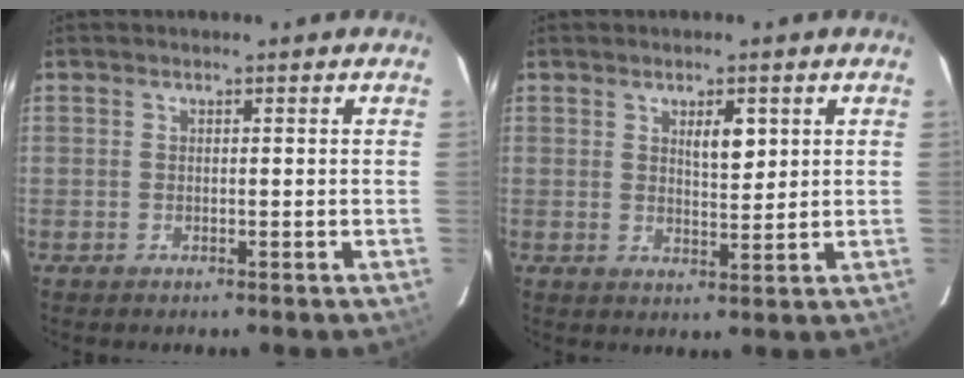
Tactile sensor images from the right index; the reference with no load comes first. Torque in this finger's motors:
{"motor_torque": [0.23, 0.04, 0.13, 0.03]}